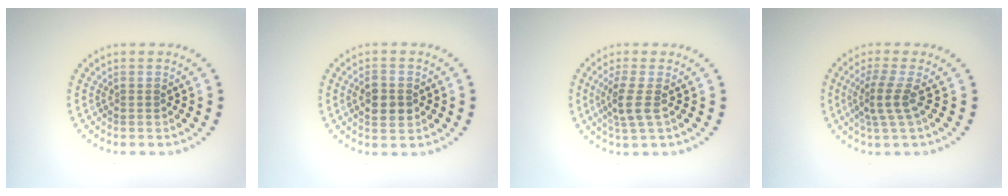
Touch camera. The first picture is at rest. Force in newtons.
{"total": 3.0, "press": 3.0, "slide": 0.1}
{"total": 2.6, "press": 2.1, "slide": 1.5}
{"total": 2.8, "press": 1.9, "slide": 2.0}